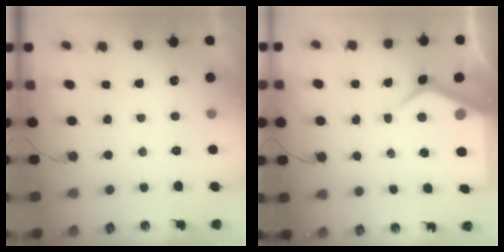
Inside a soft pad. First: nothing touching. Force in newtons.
{"total": 9.8, "press": 9.8, "slide": 0.8}